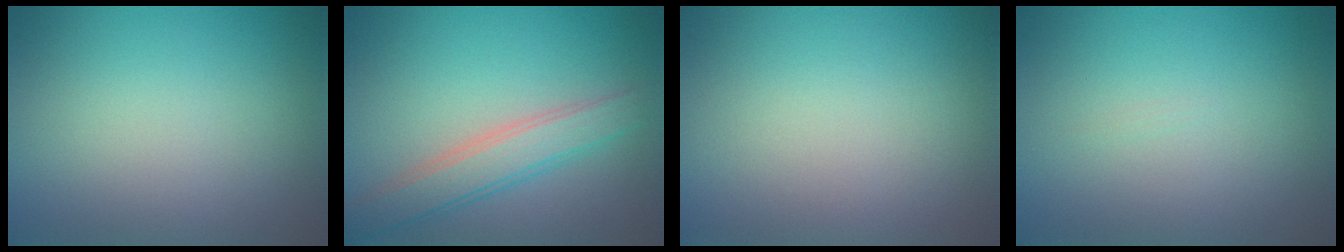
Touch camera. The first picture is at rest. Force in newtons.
{"total": 3.5, "press": 3.5, "slide": 0.2}
{"total": 0.0}
{"total": 0.0}